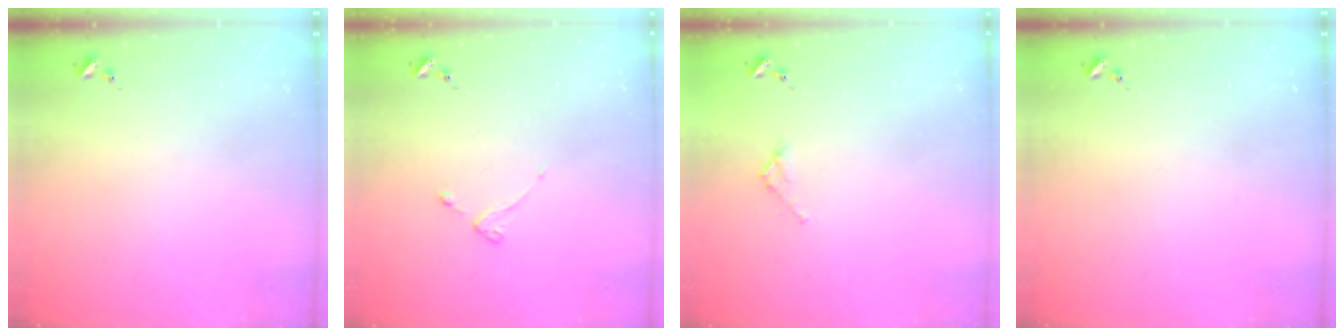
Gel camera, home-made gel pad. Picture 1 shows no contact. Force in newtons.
{"total": 2.7, "press": 2.6, "slide": 0.5}
{"total": 2.7, "press": 2.7, "slide": 0.3}
{"total": 0.0}